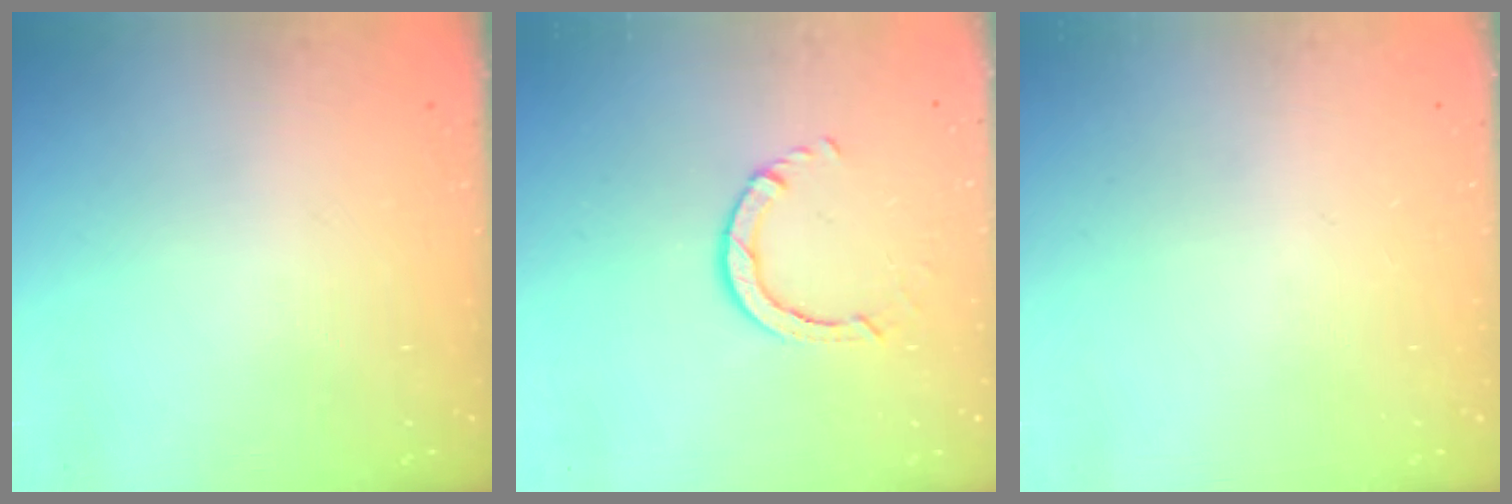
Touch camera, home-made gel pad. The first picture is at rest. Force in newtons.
{"total": 3.0, "press": 3.0, "slide": 0.4}
{"total": 0.0}